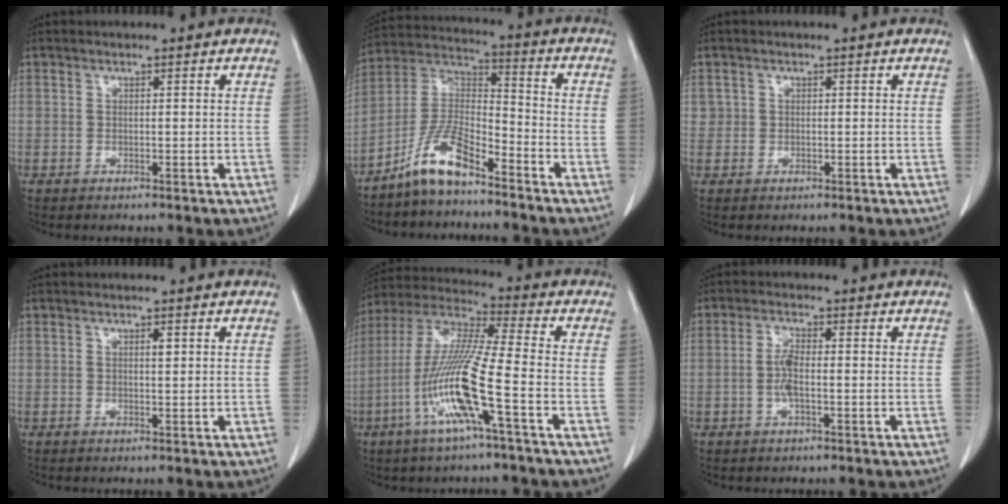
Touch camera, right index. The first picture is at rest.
{"total": 9.7, "force": [-7.1, 2.2, 6.2], "torque": [-0.136, 0.012, -0.143]}
{"total": 1.1, "force": [0.3, 1.1, 0.0], "torque": [0.011, 0.004, 0.003]}
{"total": 0.9, "force": [0.3, 0.2, 0.8], "torque": [-0.013, 0.000, 0.003]}
{"total": 14.2, "force": [-4.9, -0.4, 13.3], "torque": [-0.283, -0.007, -0.104]}
{"total": 2.6, "force": [-0.4, 1.2, 2.2], "torque": [-0.050, 0.002, -0.008]}